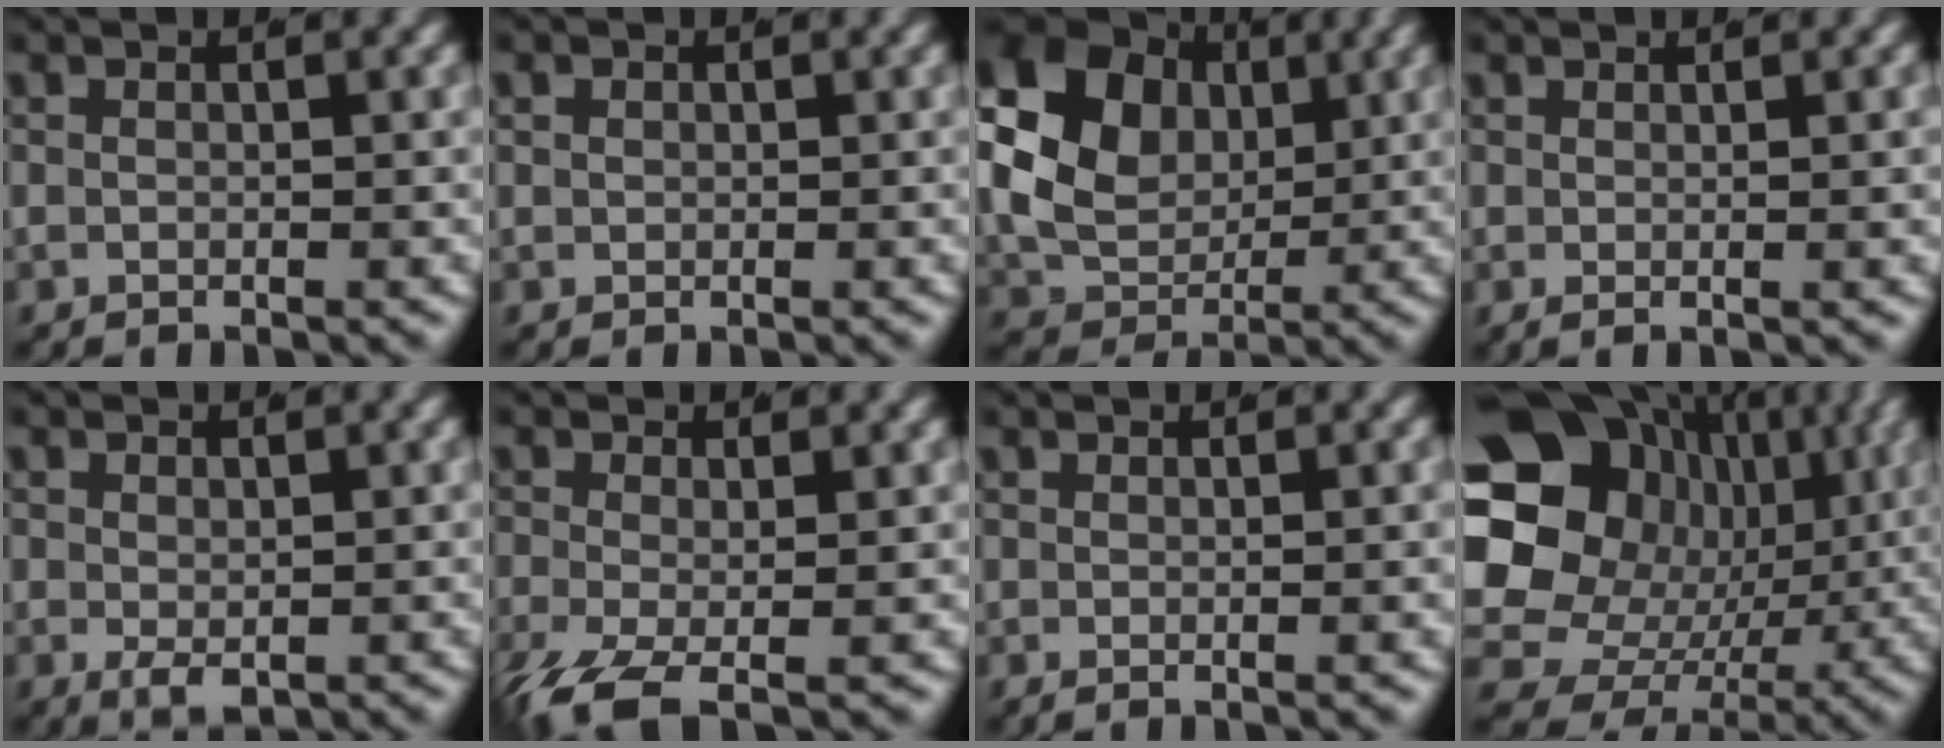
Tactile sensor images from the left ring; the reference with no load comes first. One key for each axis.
{"total": 1.0, "fx": 0.4, "fy": 0.8, "fz": 0.4, "tx": -0.013, "ty": -0.006, "tz": 0.011}
{"total": 15.5, "fx": 3.4, "fy": 12.4, "fz": 8.6, "tx": -0.182, "ty": -0.009, "tz": 0.054}
{"total": 0.9, "fx": 0.4, "fy": -0.4, "fz": 0.6, "tx": -0.008, "ty": -0.011, "tz": 0.015}
{"total": 2.2, "fx": -0.6, "fy": 1.2, "fz": 1.7, "tx": -0.036, "ty": -0.026, "tz": 0.008}
{"total": 4.7, "fx": -3.1, "fy": 1.9, "fz": 3.0, "tx": -0.085, "ty": -0.045, "tz": -0.030}
{"total": 0.6, "fx": 0.2, "fy": -0.3, "fz": 0.4, "tx": -0.006, "ty": -0.010, "tz": 0.011}
{"total": 23.5, "fx": 1.9, "fy": 19.3, "fz": 13.3, "tx": -0.254, "ty": -0.053, "tz": 0.036}